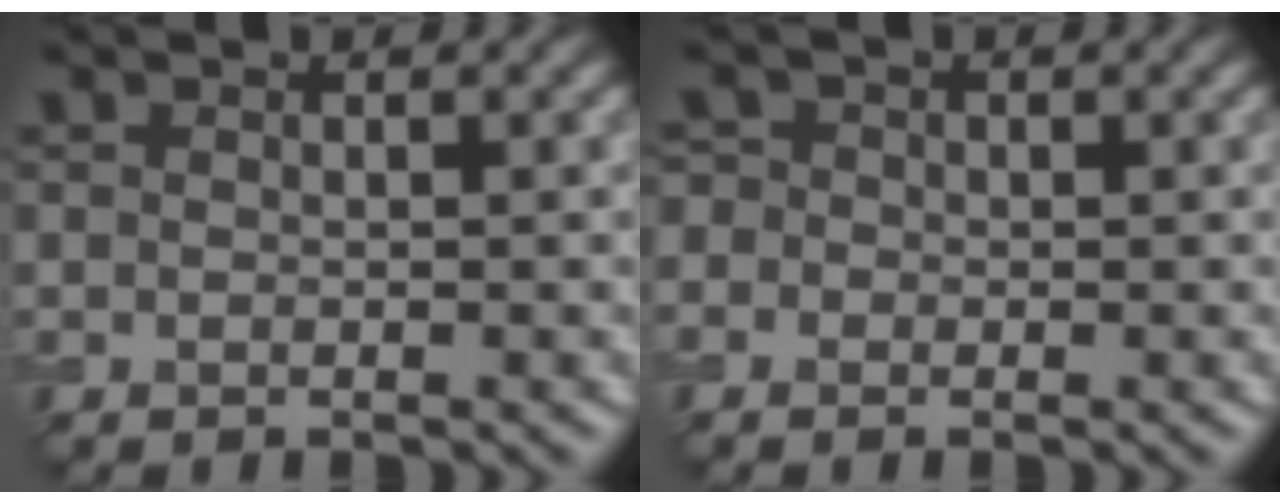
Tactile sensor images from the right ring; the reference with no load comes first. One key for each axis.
{"total": 1.7, "fx": -0.2, "fy": 1.6, "fz": 0.5, "tx": 0.002, "ty": 0.009, "tz": -0.024}